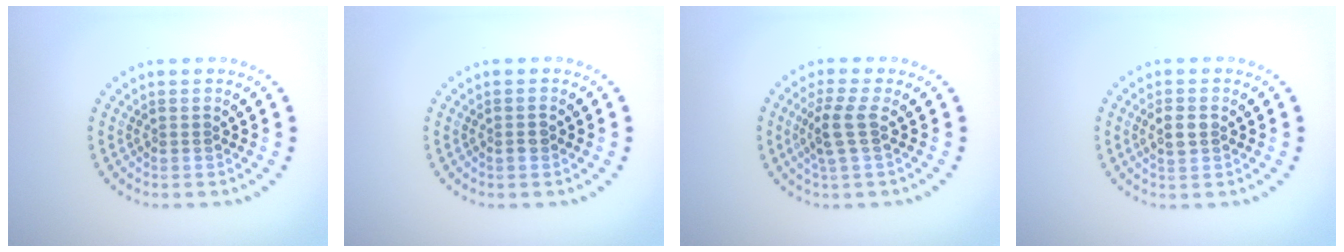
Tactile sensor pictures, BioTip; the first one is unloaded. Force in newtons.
{"total": 0.8, "press": 0.8, "slide": 0.3}
{"total": 2.6, "press": 2.0, "slide": 1.5}
{"total": 1.7, "press": 1.7, "slide": 0.2}